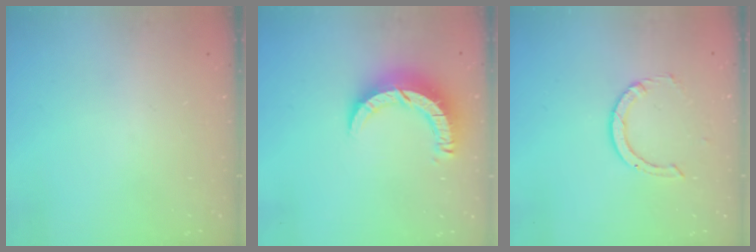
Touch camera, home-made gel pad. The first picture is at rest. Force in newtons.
{"total": 9.3, "press": 9.2, "slide": 0.9}
{"total": 1.7, "press": 1.7, "slide": 0.1}